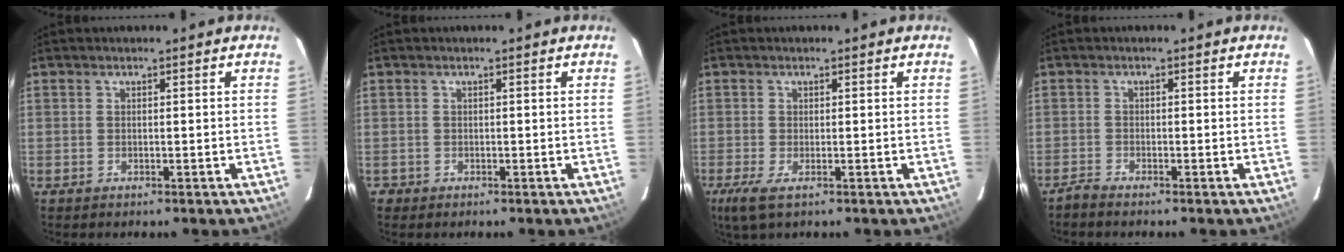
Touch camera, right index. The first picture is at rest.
{"total": 1.4, "force": [-0.5, 1.3, -0.1], "torque": [-0.002, 0.005, -0.006]}
{"total": 1.8, "force": [-0.6, 0.3, 1.7], "torque": [-0.037, -0.006, -0.012]}
{"total": 1.5, "force": [-1.5, 0.0, 0.2], "torque": [-0.013, -0.004, -0.030]}